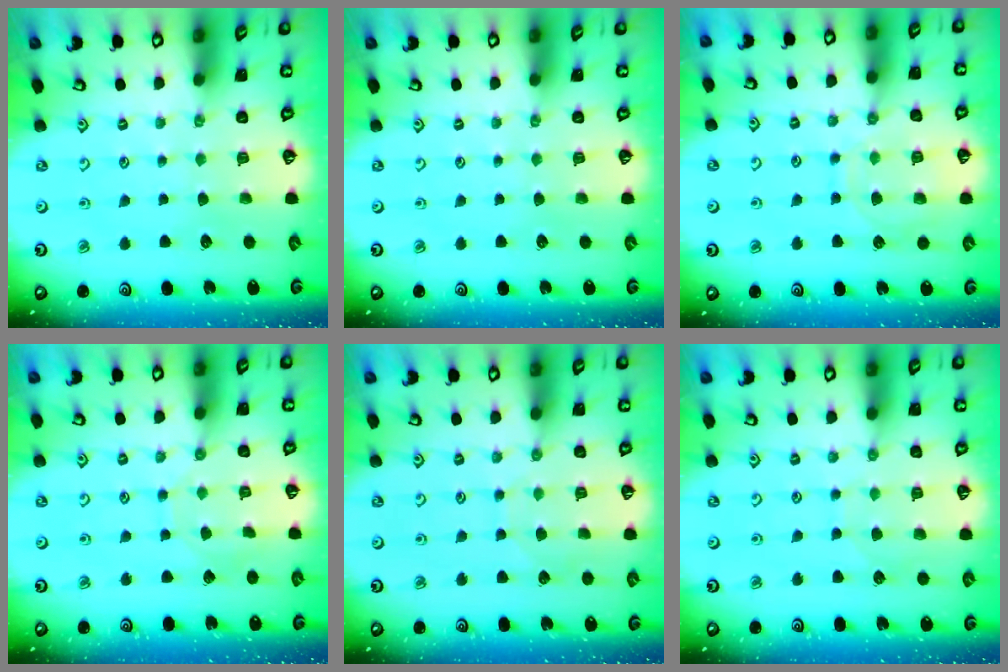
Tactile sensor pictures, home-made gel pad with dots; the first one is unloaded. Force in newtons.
{"total": 0.0}
{"total": 11.0, "press": 11.0, "slide": 1.1}
{"total": 6.7, "press": 6.7, "slide": 0.4}
{"total": 4.5, "press": 4.5, "slide": 0.5}
{"total": 5.4, "press": 5.4, "slide": 0.5}